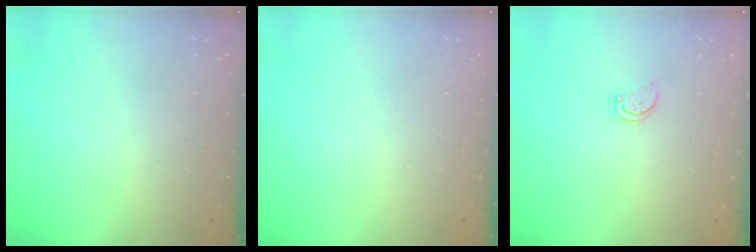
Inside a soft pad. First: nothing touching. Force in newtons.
{"total": 0.0}
{"total": 1.5, "press": 1.5, "slide": 0.1}